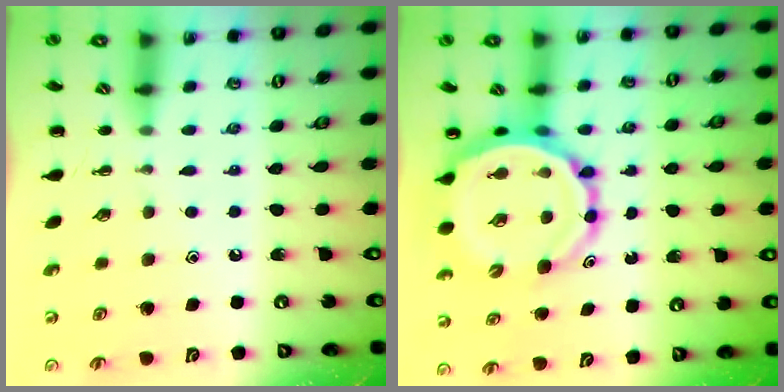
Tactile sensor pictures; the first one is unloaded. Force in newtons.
{"total": 11.0, "press": 10.4, "slide": 3.6}